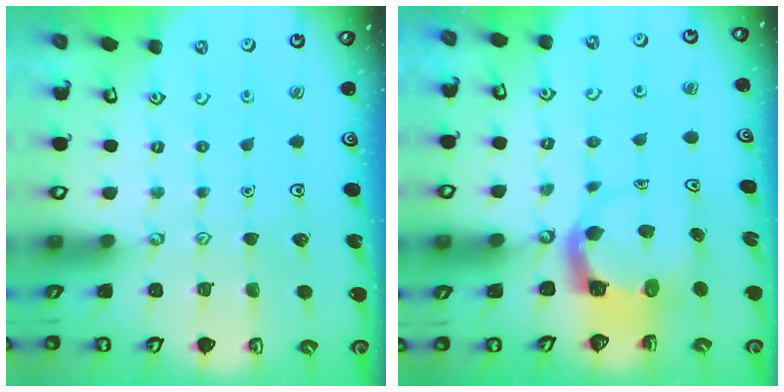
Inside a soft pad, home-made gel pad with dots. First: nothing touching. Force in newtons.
{"total": 4.0, "press": 4.0, "slide": 0.3}